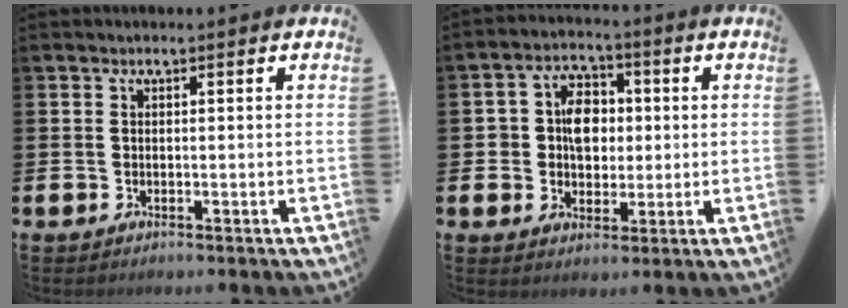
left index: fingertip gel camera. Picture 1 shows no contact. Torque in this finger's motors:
{"motor_torque": [0.53, 0.13, 0.18, 0.12]}